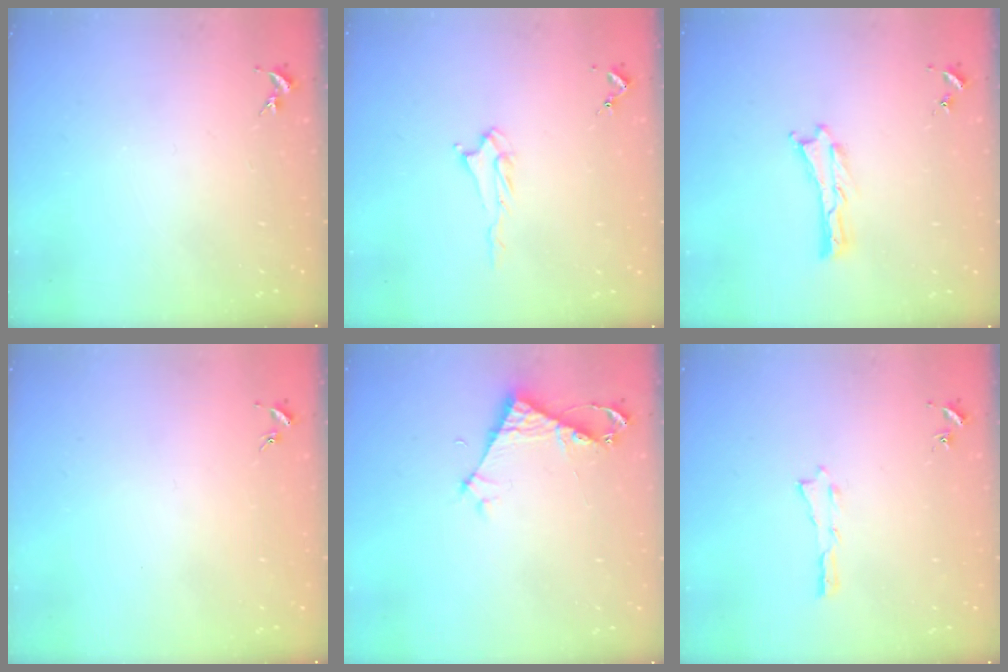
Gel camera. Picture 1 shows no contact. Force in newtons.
{"total": 3.2, "press": 3.2, "slide": 0.5}
{"total": 0.0}
{"total": 0.0}
{"total": 4.9, "press": 4.9, "slide": 0.2}
{"total": 0.0}